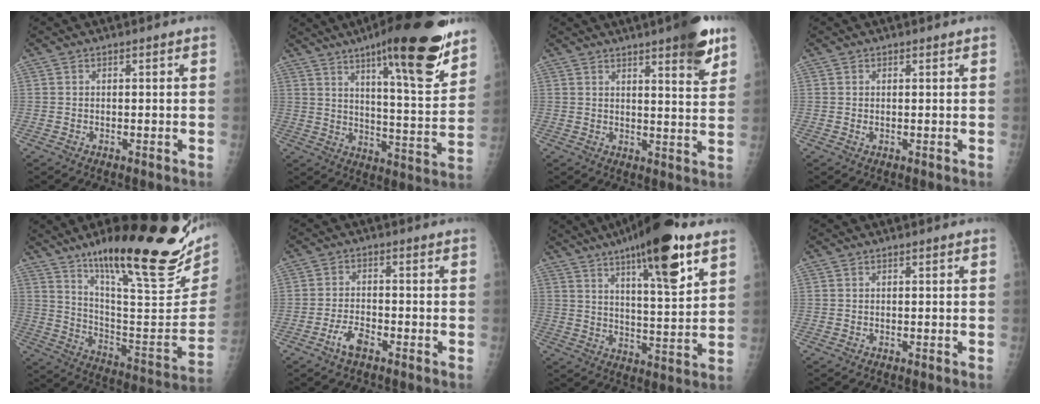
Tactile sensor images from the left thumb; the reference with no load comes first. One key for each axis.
{"total": 21.4, "fx": 13.9, "fy": 3.9, "fz": 15.8, "tx": -0.205, "ty": -0.073, "tz": 0.211}
{"total": 9.9, "fx": 6.2, "fy": 1.9, "fz": 7.5, "tx": -0.081, "ty": -0.032, "tz": 0.079}
{"total": 0.5, "fx": 0.2, "fy": 0.4, "fz": 0.3, "tx": -0.004, "ty": -0.002, "tz": 0.004}
{"total": 33.1, "fx": 19.1, "fy": 8.5, "fz": 25.6, "tx": -0.309, "ty": -0.055, "tz": 0.306}
{"total": 4.1, "fx": -2.6, "fy": 1.7, "fz": 2.7, "tx": -0.054, "ty": 0.016, "tz": -0.048}
{"total": 18.1, "fx": 10.5, "fy": 4.0, "fz": 14.2, "tx": -0.200, "ty": -0.043, "tz": 0.164}
{"total": 0.0}